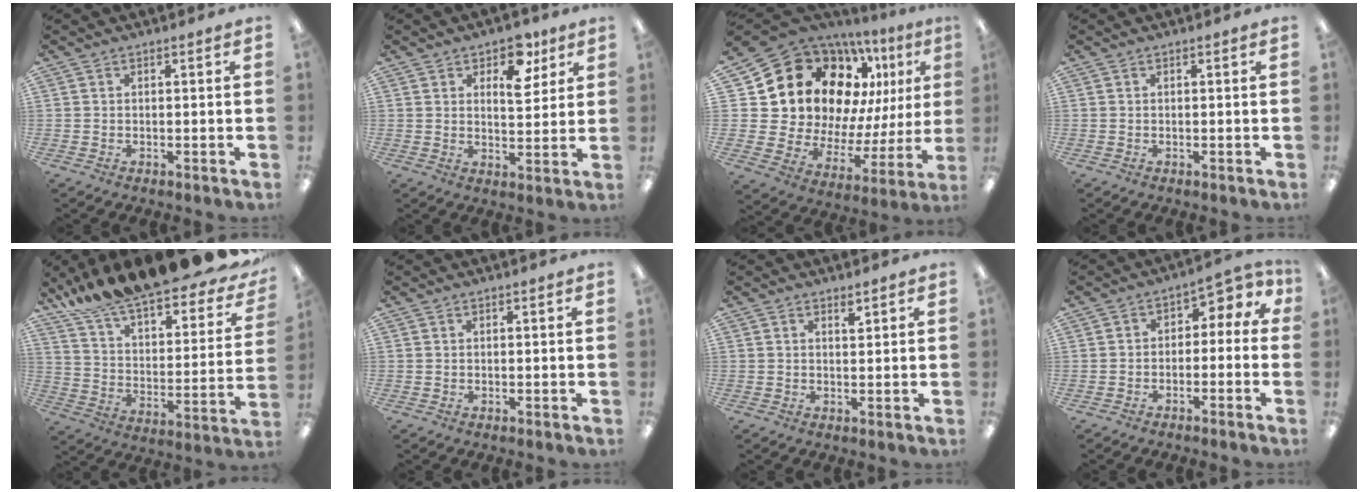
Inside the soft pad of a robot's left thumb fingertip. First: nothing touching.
{"total": 9.5, "force": [5.2, 5.3, 5.9], "torque": [-0.073, -0.016, 0.086]}
{"total": 22.6, "force": [12.5, 15.6, 10.7], "torque": [-0.214, -0.098, 0.257]}
{"total": 0.0}
{"total": 17.4, "force": [15.4, 3.6, 7.2], "torque": [-0.122, -0.121, 0.262]}
{"total": 0.0}
{"total": 1.7, "force": [1.3, 0.6, 1.0], "torque": [-0.005, -0.006, 0.019]}
{"total": 4.1, "force": [-2.6, 2.5, 1.9], "torque": [-0.021, 0.018, -0.054]}